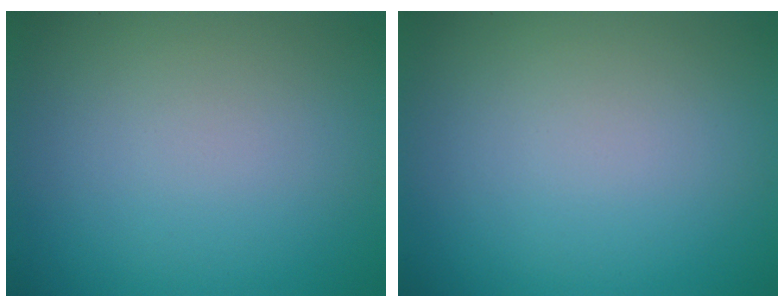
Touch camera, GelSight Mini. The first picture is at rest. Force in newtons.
{"total": 0.0}